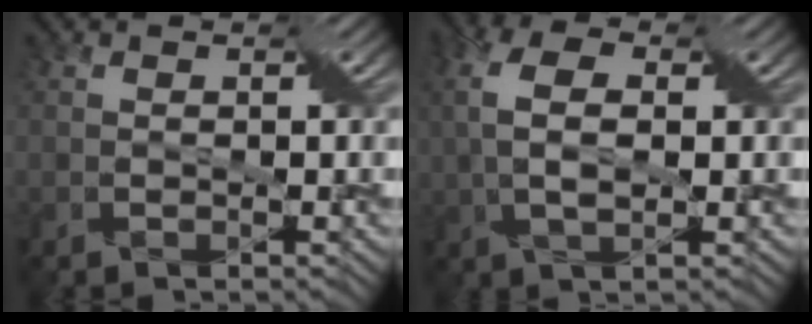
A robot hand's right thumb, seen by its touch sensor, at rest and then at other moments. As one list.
[{"total": 6.4, "force": [0.9, 3.3, 5.4], "torque": [-0.130, 0.010, 0.011]}]